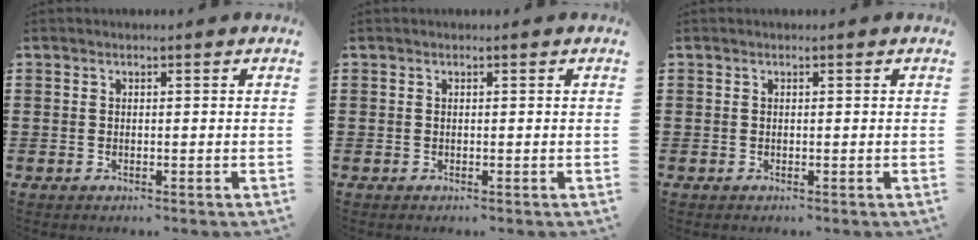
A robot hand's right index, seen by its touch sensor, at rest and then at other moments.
{"total": 0.0}
{"total": 0.0}